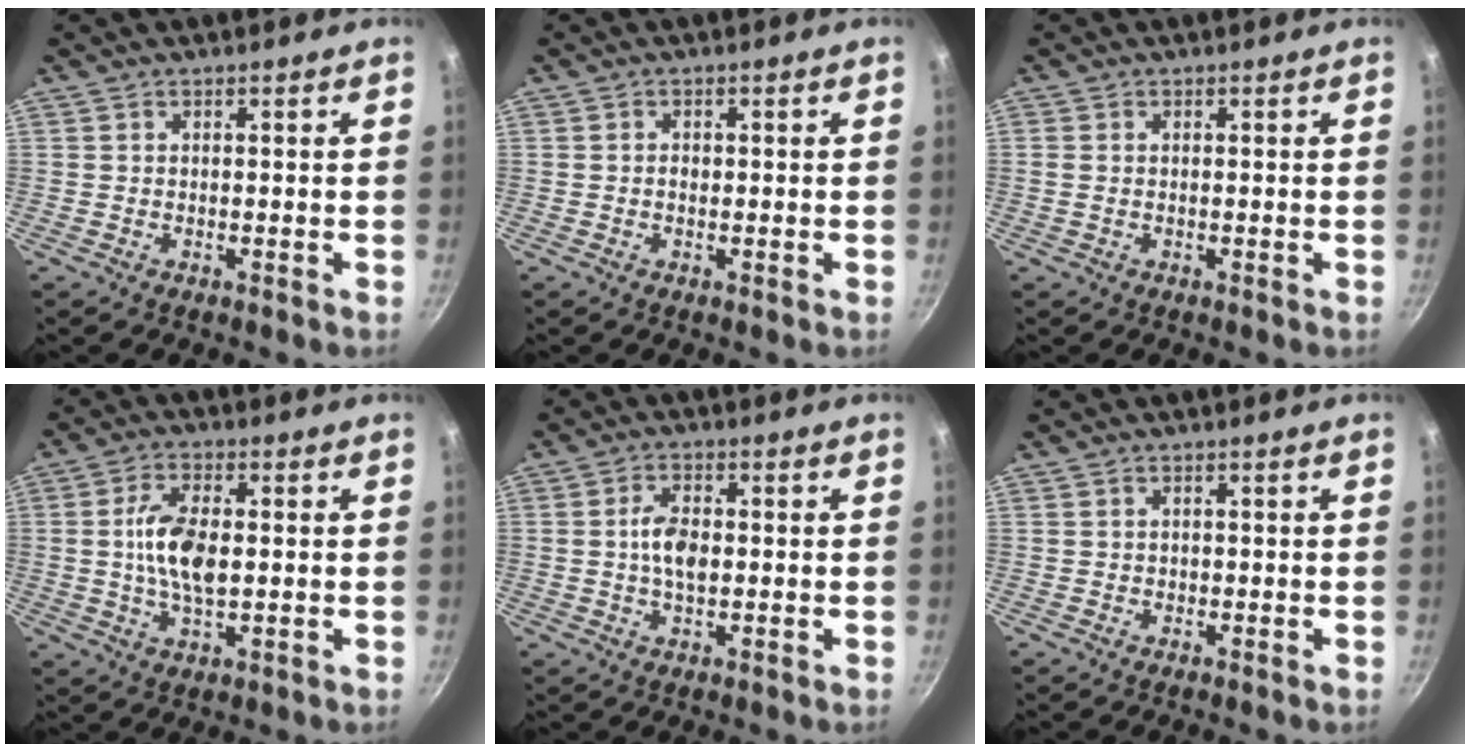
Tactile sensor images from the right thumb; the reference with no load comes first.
{"total": 1.1, "force": [-0.1, 0.9, 0.6], "torque": [-0.010, 0.004, -0.002]}
{"total": 1.0, "force": [0.0, 0.7, 0.7], "torque": [-0.015, 0.002, 0.001]}
{"total": 9.6, "force": [0.4, 4.8, 8.4], "torque": [-0.158, 0.009, 0.007]}
{"total": 5.7, "force": [0.0, 3.2, 4.8], "torque": [-0.082, 0.012, -0.002]}
{"total": 0.6, "force": [-0.1, 0.6, 0.0], "torque": [0.002, 0.002, 0.000]}